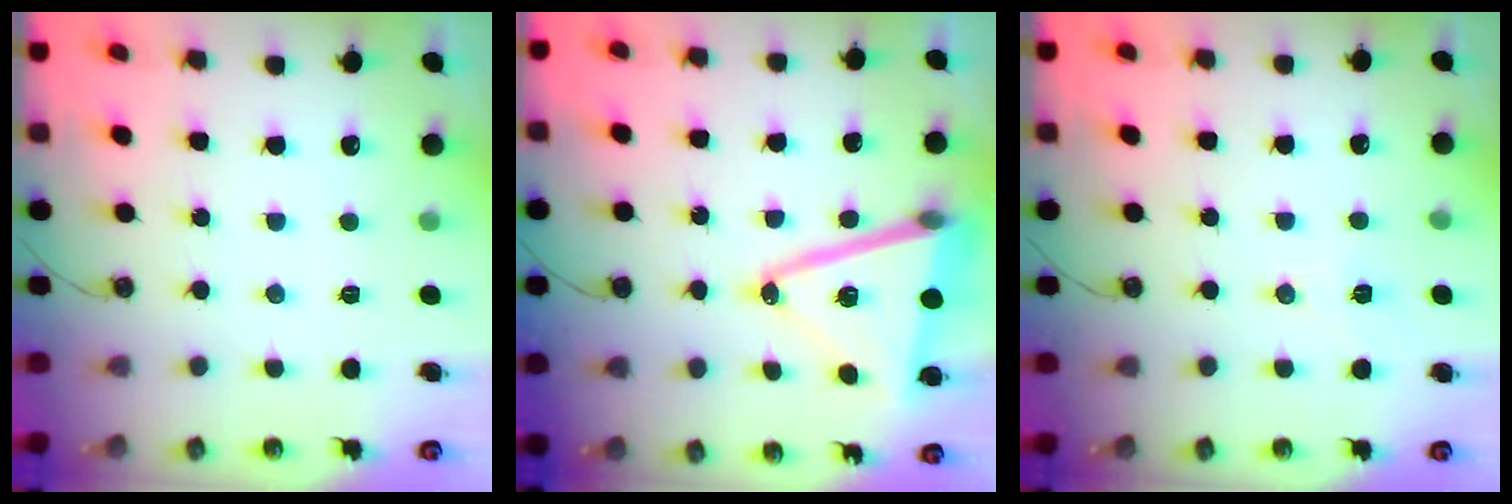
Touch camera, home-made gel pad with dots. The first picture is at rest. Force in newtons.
{"total": 16.9, "press": 16.7, "slide": 2.4}
{"total": 7.1, "press": 5.5, "slide": 4.5}